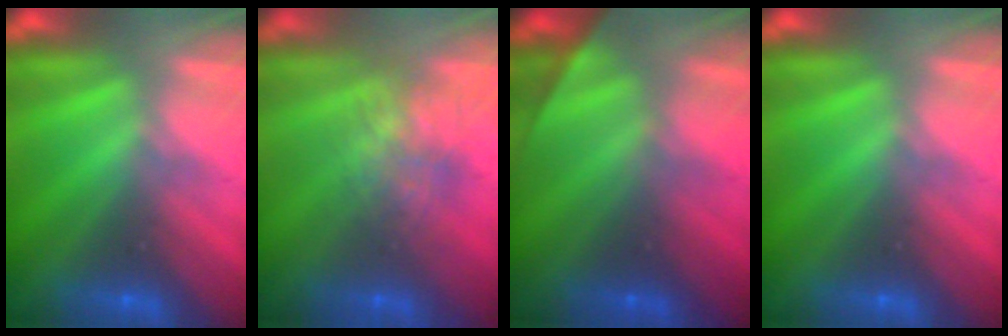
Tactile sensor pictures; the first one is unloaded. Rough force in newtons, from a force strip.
{"total": 4.7}
{"total": 2.1}
{"total": 0.0}